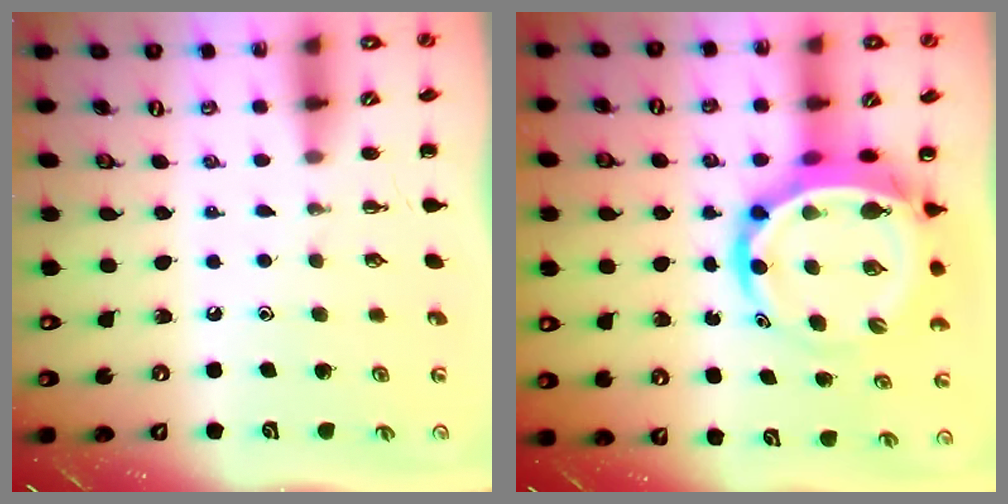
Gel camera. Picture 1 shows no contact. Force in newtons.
{"total": 11.5, "press": 11.0, "slide": 3.2}